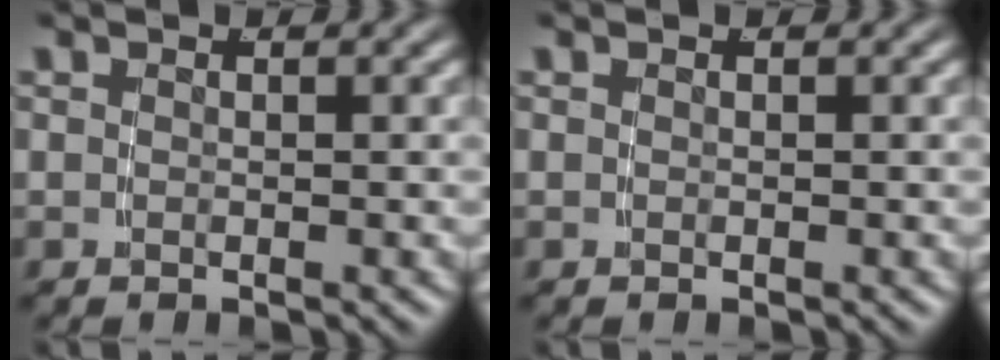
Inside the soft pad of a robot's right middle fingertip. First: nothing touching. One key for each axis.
{"total": 0.0}